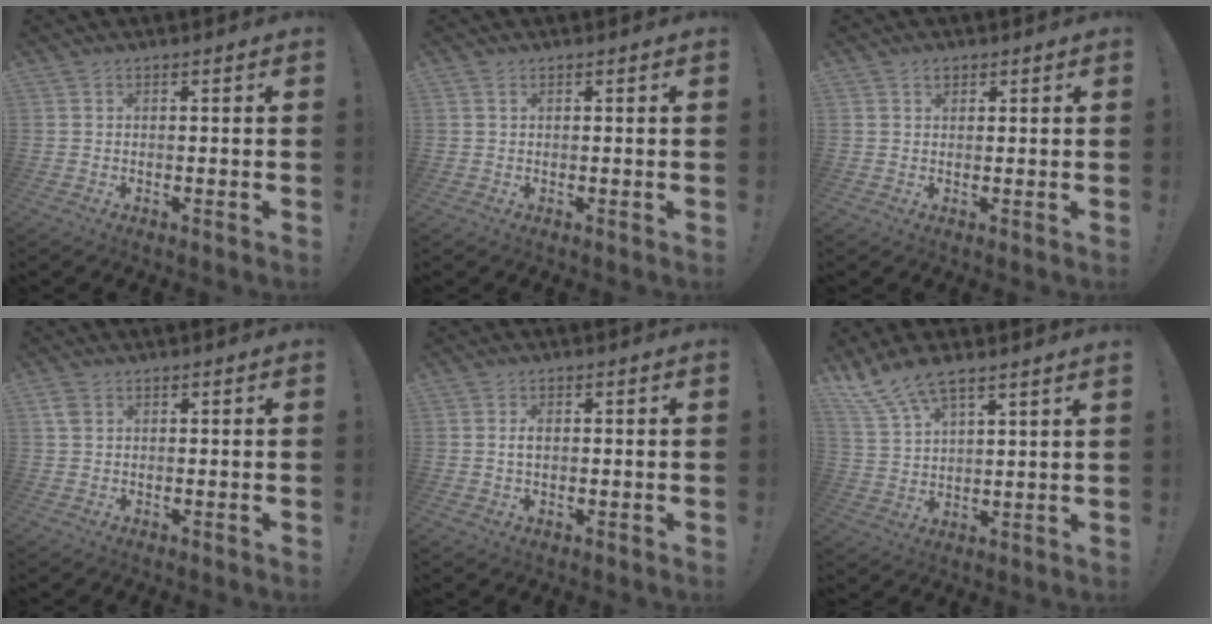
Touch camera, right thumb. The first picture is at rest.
{"total": 0.6, "force": [0.4, 0.2, 0.4], "torque": [-0.008, 0.000, 0.008]}
{"total": 1.7, "force": [1.1, 1.1, 0.7], "torque": [0.000, -0.005, 0.019]}
{"total": 2.5, "force": [1.0, 1.6, 1.6], "torque": [-0.025, 0.002, 0.019]}
{"total": 2.4, "force": [0.2, 1.5, 1.9], "torque": [-0.023, -0.001, 0.000]}
{"total": 8.6, "force": [7.3, 1.5, 4.3], "torque": [-0.097, -0.035, 0.140]}